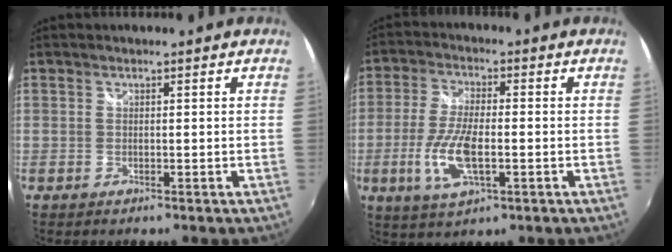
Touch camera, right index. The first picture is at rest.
{"total": 9.9, "force": [-2.6, 3.4, 9.0], "torque": [-0.188, -0.008, -0.051]}